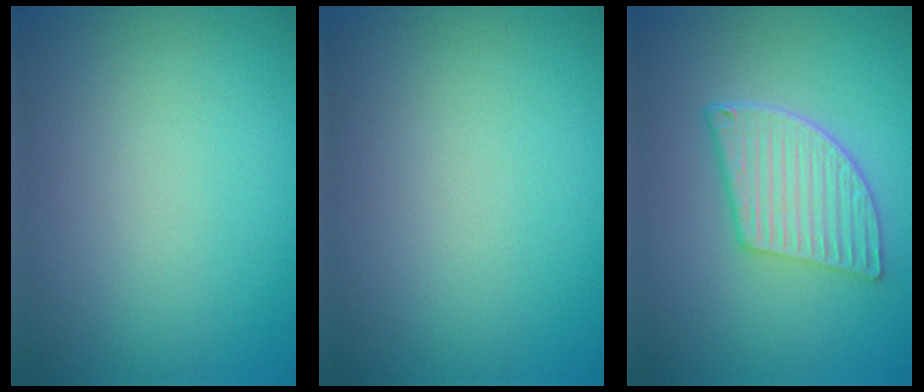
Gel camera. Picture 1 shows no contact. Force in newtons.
{"total": 0.0}
{"total": 5.6, "press": 4.1, "slide": 3.7}